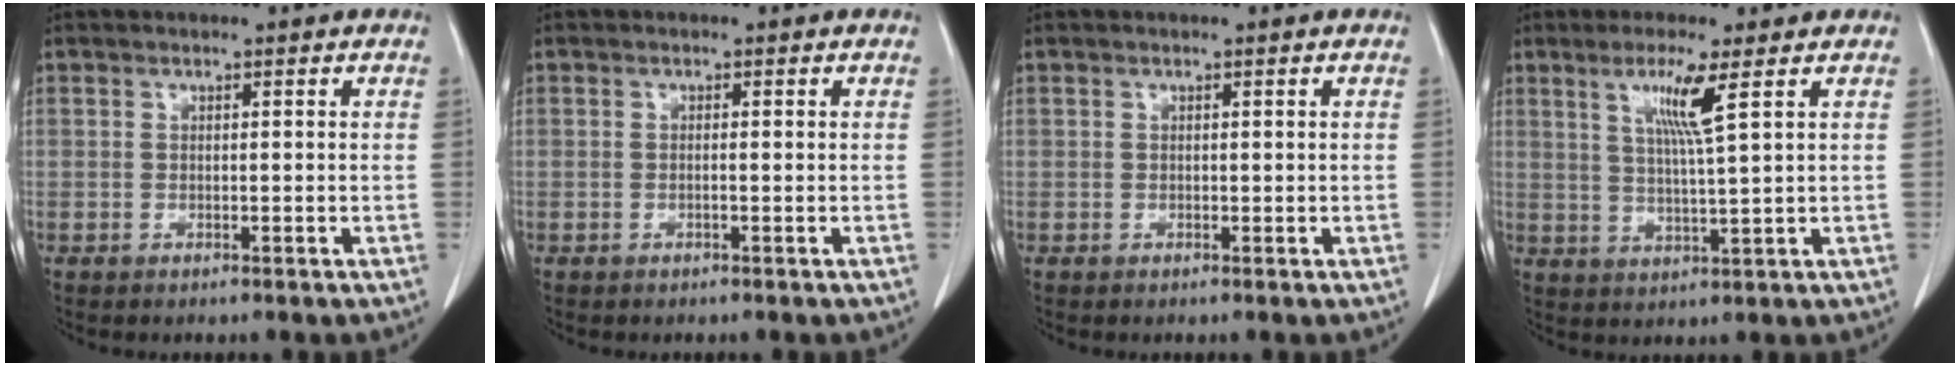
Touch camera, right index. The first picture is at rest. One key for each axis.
{"total": 0.5, "fx": -0.2, "fy": 0.0, "fz": 0.5, "tx": -0.008, "ty": 0.001, "tz": -0.002}
{"total": 0.0}
{"total": 6.1, "fx": 2.8, "fy": -0.9, "fz": 5.4, "tx": -0.102, "ty": -0.007, "tz": 0.052}